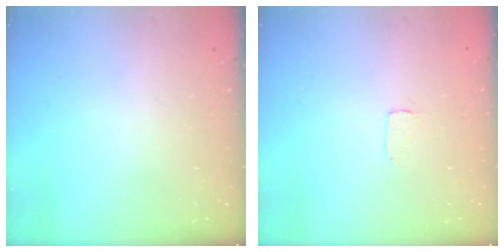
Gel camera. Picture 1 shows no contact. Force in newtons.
{"total": 1.7, "press": 1.7, "slide": 0.1}